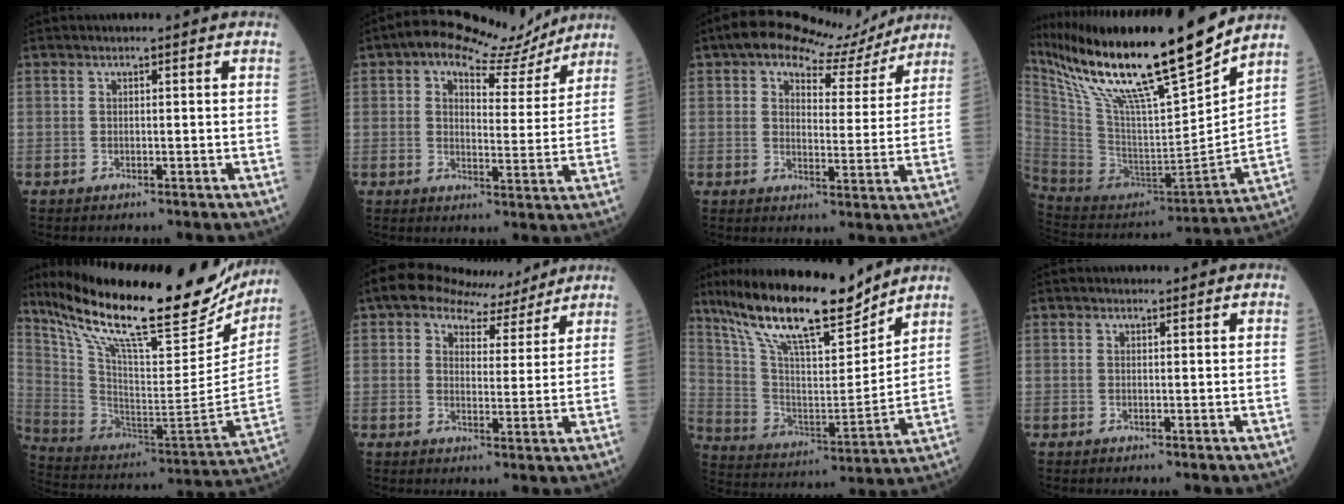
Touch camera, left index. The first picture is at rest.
{"total": 9.6, "force": [7.8, 4.0, 3.9], "torque": [-0.062, 0.008, 0.102]}
{"total": 9.9, "force": [8.4, 3.9, 3.7], "torque": [-0.055, 0.009, 0.107]}
{"total": 24.8, "force": [19.3, 1.3, 15.5], "torque": [-0.281, -0.015, 0.344]}
{"total": 32.4, "force": [26.0, 6.5, 18.2], "torque": [-0.317, -0.050, 0.385]}
{"total": 8.3, "force": [7.0, 3.6, 2.6], "torque": [-0.042, 0.017, 0.098]}
{"total": 18.6, "force": [15.1, 3.2, 10.5], "torque": [-0.190, -0.004, 0.273]}
{"total": 0.0}